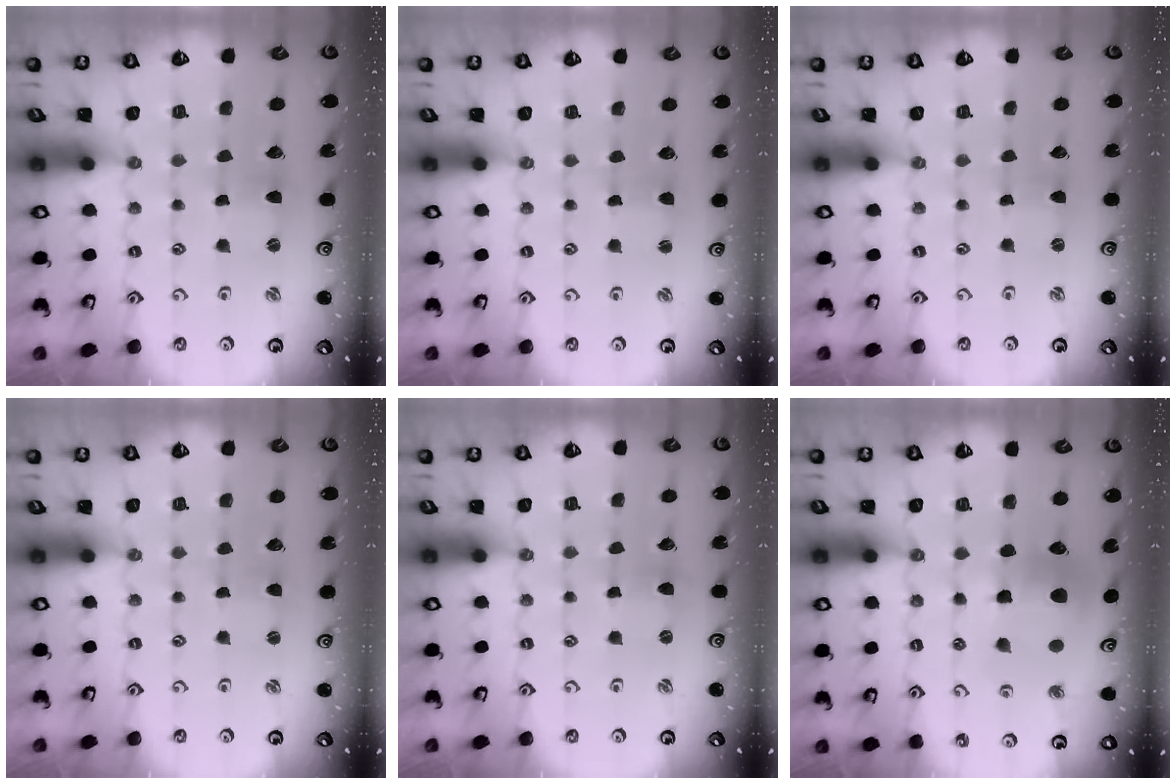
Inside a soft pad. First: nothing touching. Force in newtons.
{"total": 0.9, "press": 0.9, "slide": 0.1}
{"total": 0.0}
{"total": 0.7, "press": 0.7, "slide": 0.2}
{"total": 1.0, "press": 1.0, "slide": 0.2}
{"total": 9.7, "press": 9.6, "slide": 1.3}